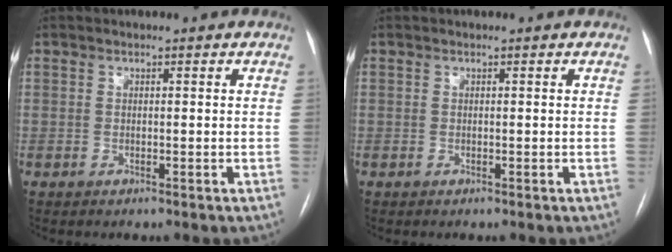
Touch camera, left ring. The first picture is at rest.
{"total": 0.0}